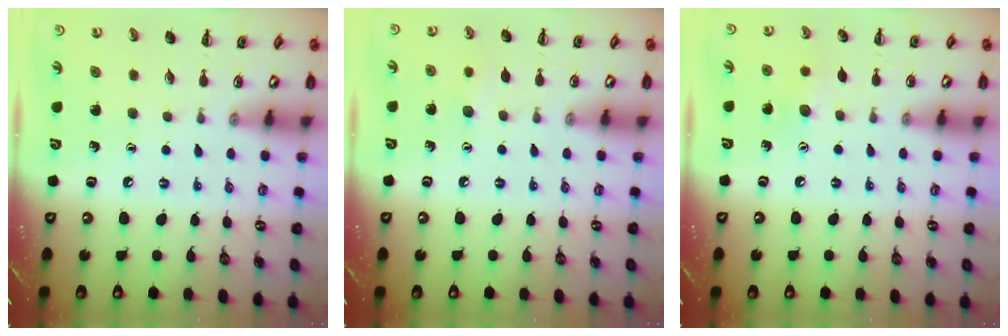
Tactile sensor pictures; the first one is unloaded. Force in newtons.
{"total": 5.2, "press": 5.1, "slide": 1.2}
{"total": 6.8, "press": 6.6, "slide": 1.7}